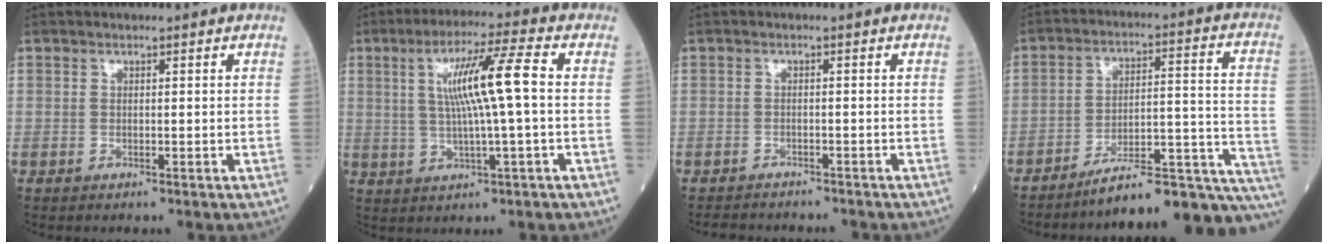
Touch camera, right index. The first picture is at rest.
{"total": 9.8, "force": [1.3, -0.3, 9.8], "torque": [-0.177, 0.010, 0.024]}
{"total": 5.9, "force": [-5.6, 1.3, 1.3], "torque": [-0.016, -0.006, -0.077]}
{"total": 18.8, "force": [-16.1, 1.6, 9.6], "torque": [-0.066, 0.052, -0.228]}